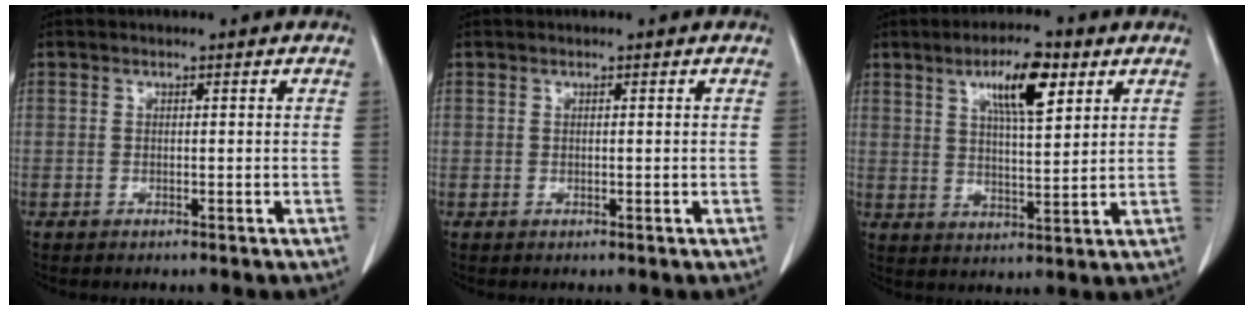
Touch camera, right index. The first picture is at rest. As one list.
[{"total": 0.0}, {"total": 8.8, "force": [4.4, 1.9, 7.4], "torque": [-0.129, 0.004, 0.073]}]